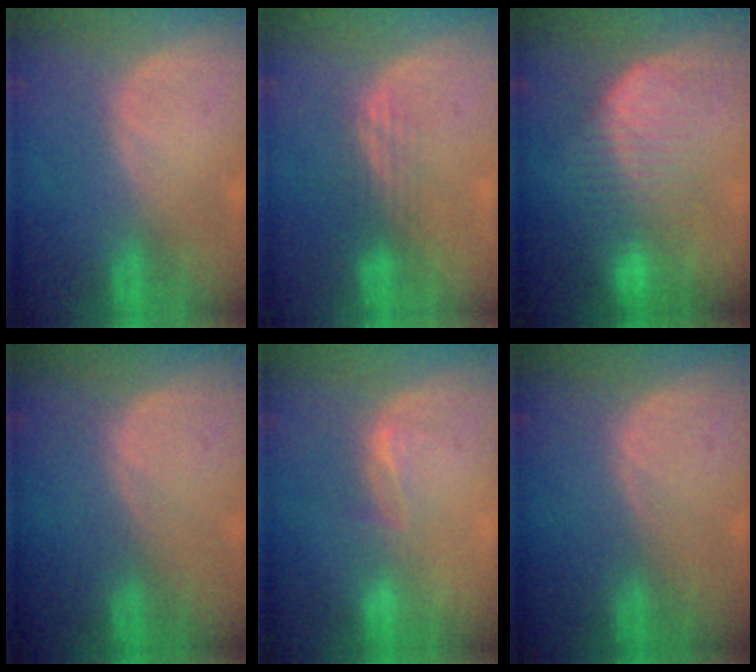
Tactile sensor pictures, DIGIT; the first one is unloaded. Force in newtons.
{"total": 3.0, "press": 2.5, "slide": 1.6}
{"total": 6.8, "press": 6.7, "slide": 1.3}
{"total": 0.0}
{"total": 2.6, "press": 2.0, "slide": 1.6}
{"total": 0.0}